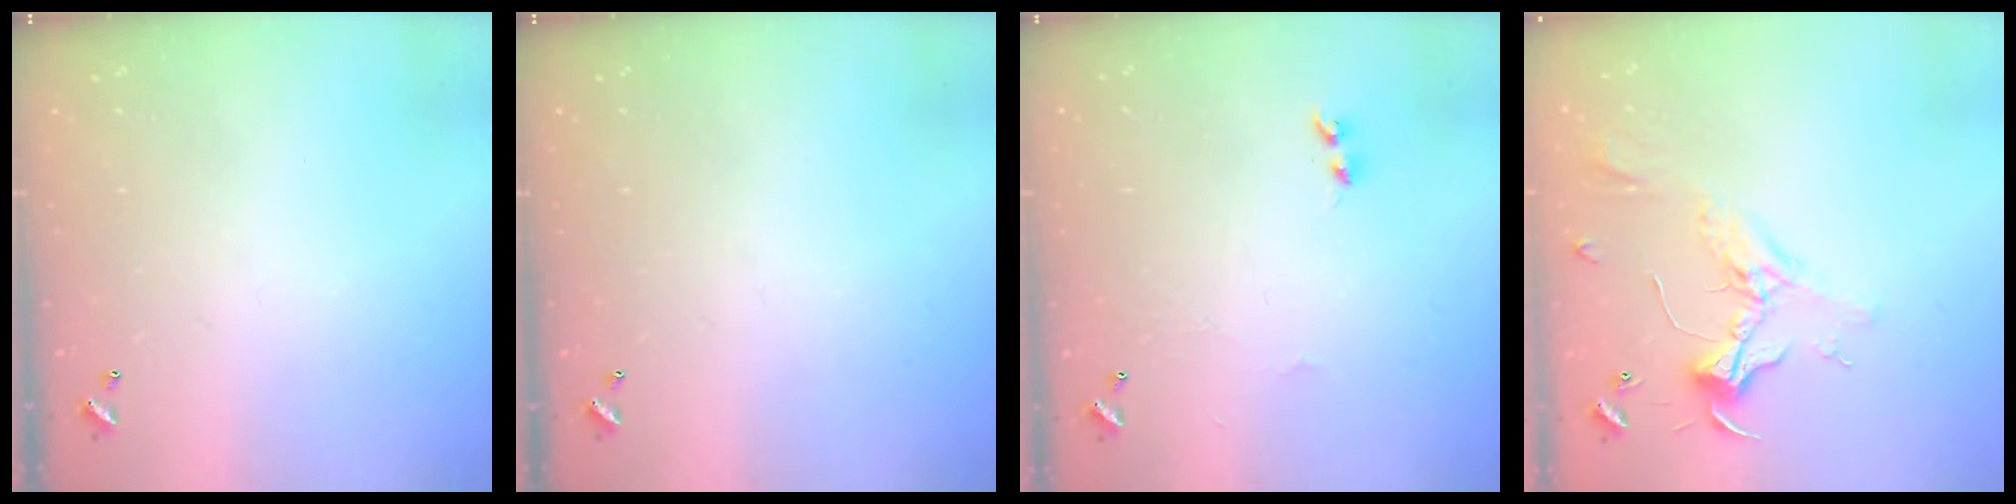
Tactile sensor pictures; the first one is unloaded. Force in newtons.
{"total": 0.0}
{"total": 2.7, "press": 2.7, "slide": 0.7}
{"total": 2.3, "press": 2.2, "slide": 0.8}